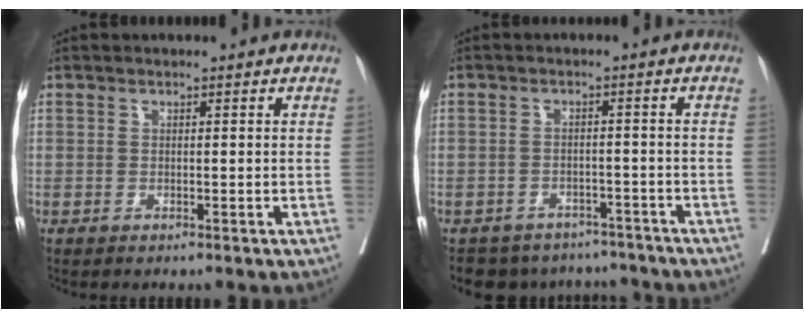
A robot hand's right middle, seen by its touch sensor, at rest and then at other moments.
{"total": 9.5, "force": [-8.5, 4.2, 0.7], "torque": [-0.003, 0.017, -0.103]}